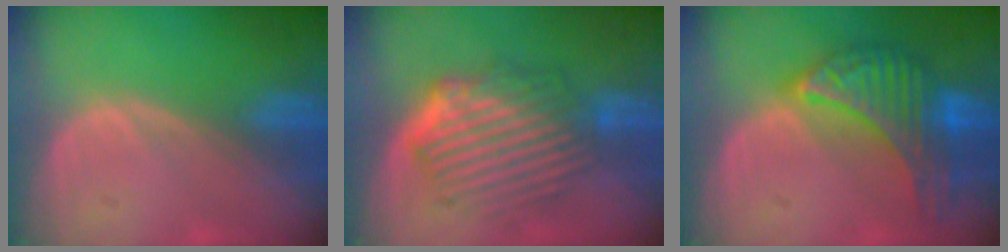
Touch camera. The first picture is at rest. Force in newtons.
{"total": 9.4, "press": 8.4, "slide": 4.4}
{"total": 9.6, "press": 9.5, "slide": 0.6}